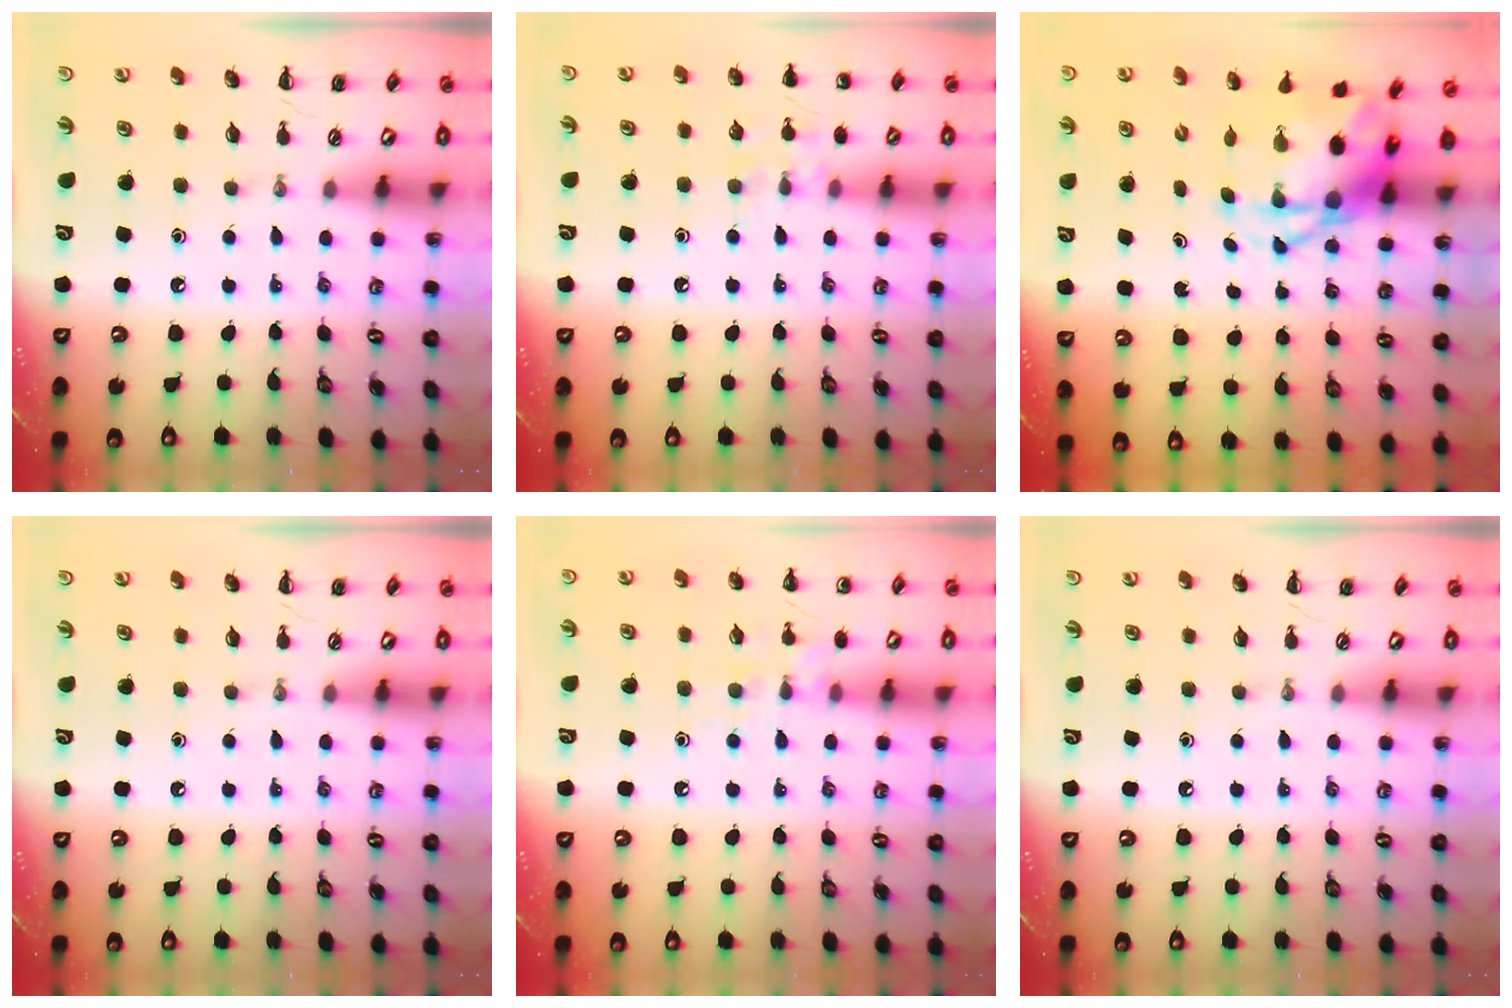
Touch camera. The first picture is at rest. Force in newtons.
{"total": 7.7, "press": 7.6, "slide": 1.5}
{"total": 5.1, "press": 4.9, "slide": 1.3}
{"total": 0.0}
{"total": 8.0, "press": 8.0, "slide": 0.8}
{"total": 0.0}